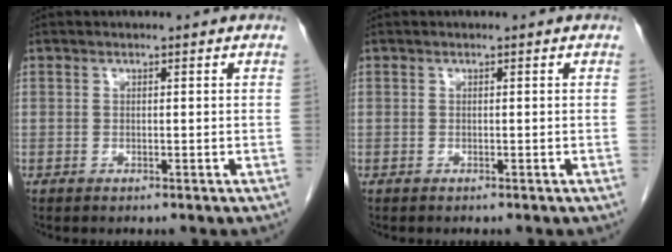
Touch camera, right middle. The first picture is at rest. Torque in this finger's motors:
{"motor_torque": [-0.05, -0.29, -0.02, -0.01]}